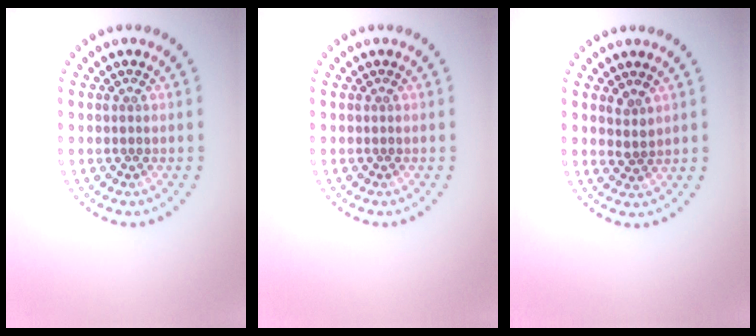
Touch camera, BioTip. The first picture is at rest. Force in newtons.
{"total": 0.0}
{"total": 1.3, "press": 1.1, "slide": 0.7}